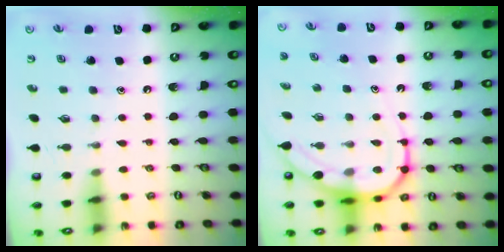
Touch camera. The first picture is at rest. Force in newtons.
{"total": 10.2, "press": 10.2, "slide": 1.0}